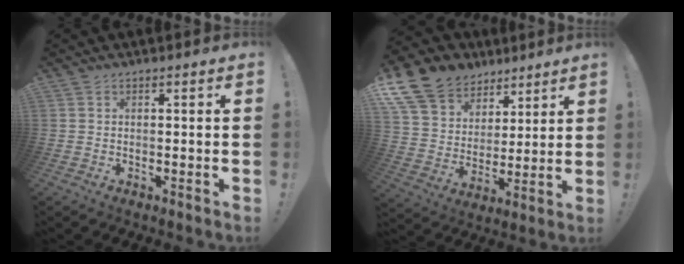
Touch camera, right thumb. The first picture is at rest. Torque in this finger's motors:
{"motor_torque": [0.40, 0.70, 0.31, 0.20, 0.08]}